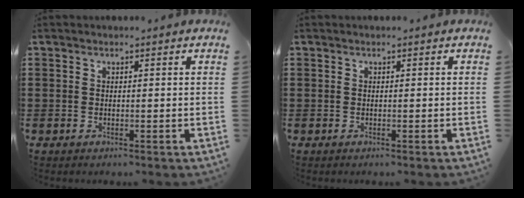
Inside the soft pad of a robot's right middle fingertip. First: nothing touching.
{"total": 0.0}